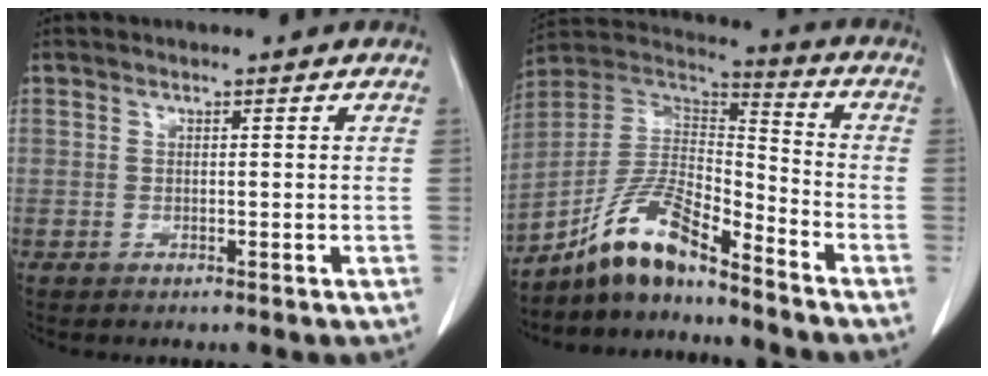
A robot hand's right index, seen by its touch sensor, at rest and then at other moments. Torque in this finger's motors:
{"motor_torque": [1.09, -1.05, 0.48, 0.14]}